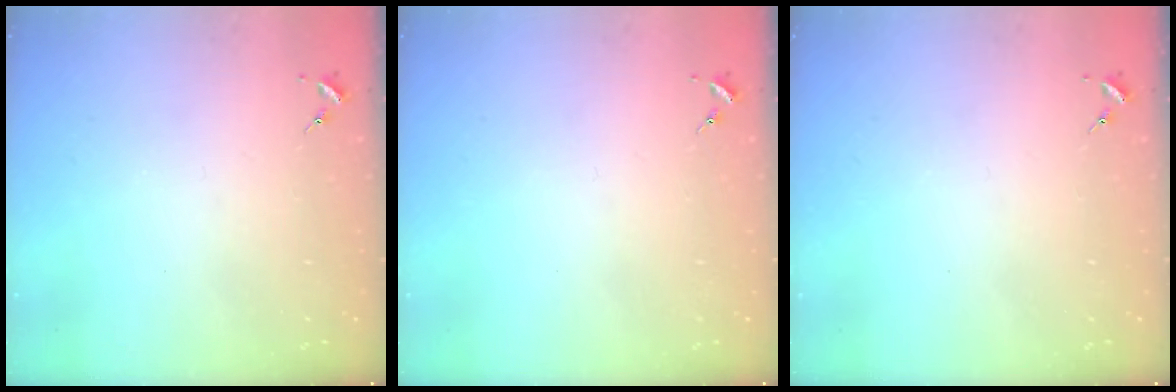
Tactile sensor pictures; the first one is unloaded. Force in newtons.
{"total": 0.0}
{"total": 0.0}